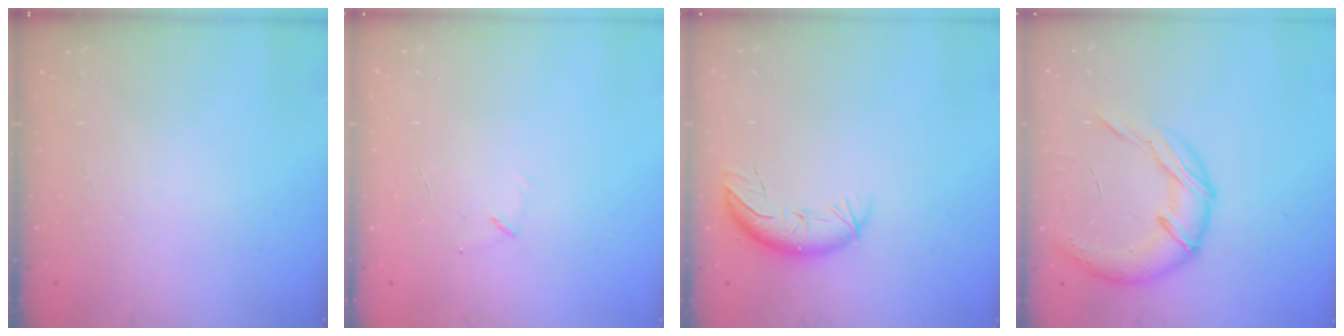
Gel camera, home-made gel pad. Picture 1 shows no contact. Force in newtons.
{"total": 3.6, "press": 3.5, "slide": 0.9}
{"total": 9.6, "press": 9.3, "slide": 2.5}
{"total": 14.9, "press": 14.7, "slide": 2.3}